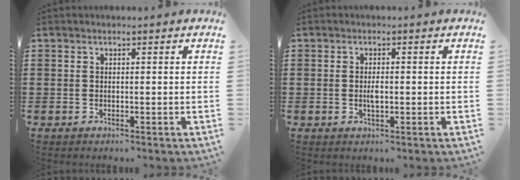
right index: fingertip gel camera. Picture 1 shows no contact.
{"total": 1.8, "force": [-0.2, 0.7, 1.6], "torque": [-0.029, 0.002, -0.004]}